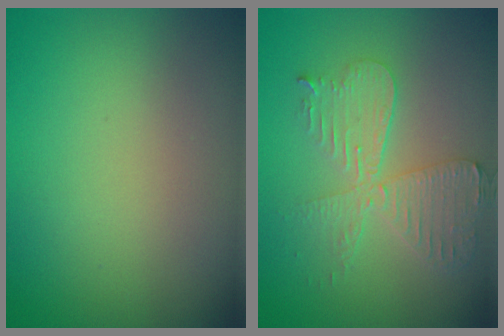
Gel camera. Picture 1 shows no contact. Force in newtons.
{"total": 4.7, "press": 4.0, "slide": 2.4}